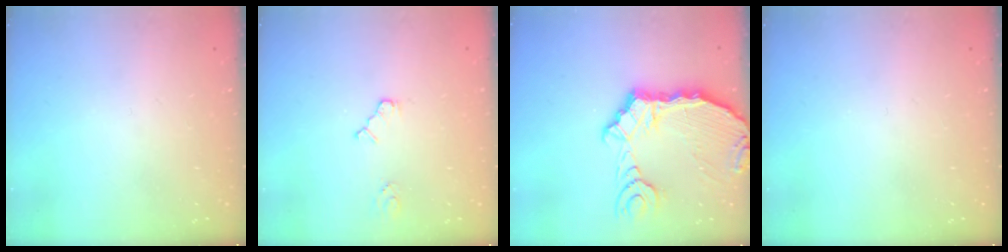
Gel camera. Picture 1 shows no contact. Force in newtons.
{"total": 3.3, "press": 3.3, "slide": 0.3}
{"total": 13.5, "press": 12.9, "slide": 3.8}
{"total": 0.0}